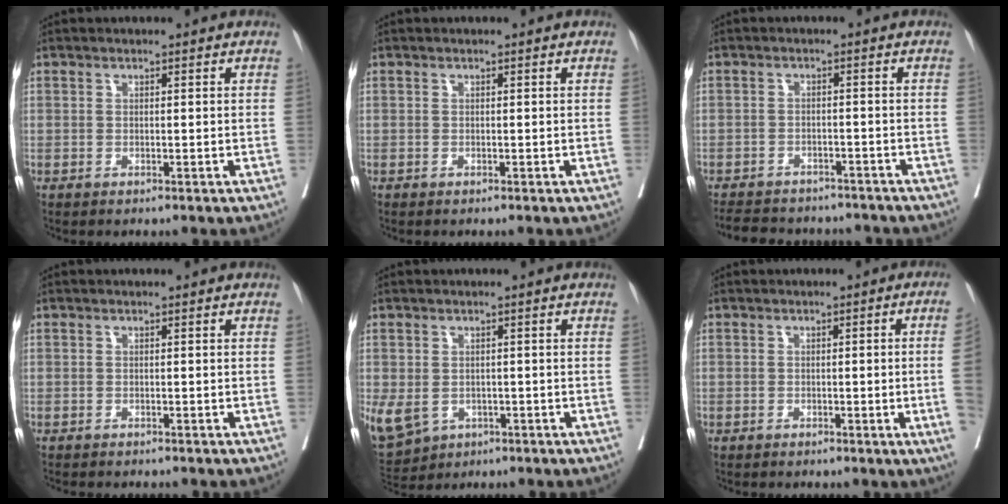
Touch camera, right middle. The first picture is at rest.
{"total": 0.0}
{"total": 14.2, "force": [-12.6, 4.7, 4.4], "torque": [-0.096, 0.003, -0.159]}
{"total": 3.2, "force": [-2.8, 0.6, 1.3], "torque": [-0.020, -0.006, -0.035]}
{"total": 13.3, "force": [-4.7, 10.8, 6.0], "torque": [-0.177, -0.004, -0.058]}
{"total": 5.1, "force": [-1.0, -1.3, 4.9], "torque": [-0.055, -0.004, -0.014]}